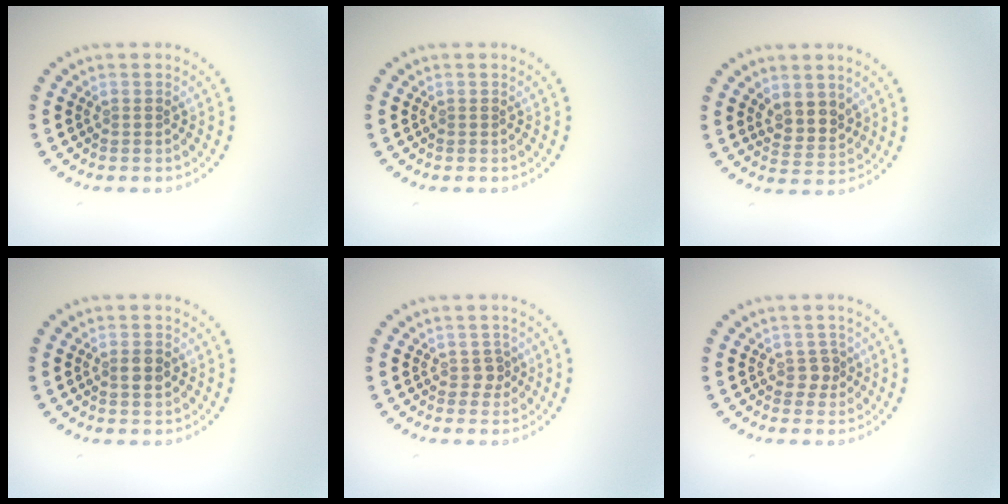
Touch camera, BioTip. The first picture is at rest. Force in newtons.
{"total": 0.0}
{"total": 2.7, "press": 2.3, "slide": 1.5}
{"total": 1.5, "press": 1.4, "slide": 0.3}
{"total": 1.2, "press": 1.0, "slide": 0.6}
{"total": 1.3, "press": 1.0, "slide": 0.8}